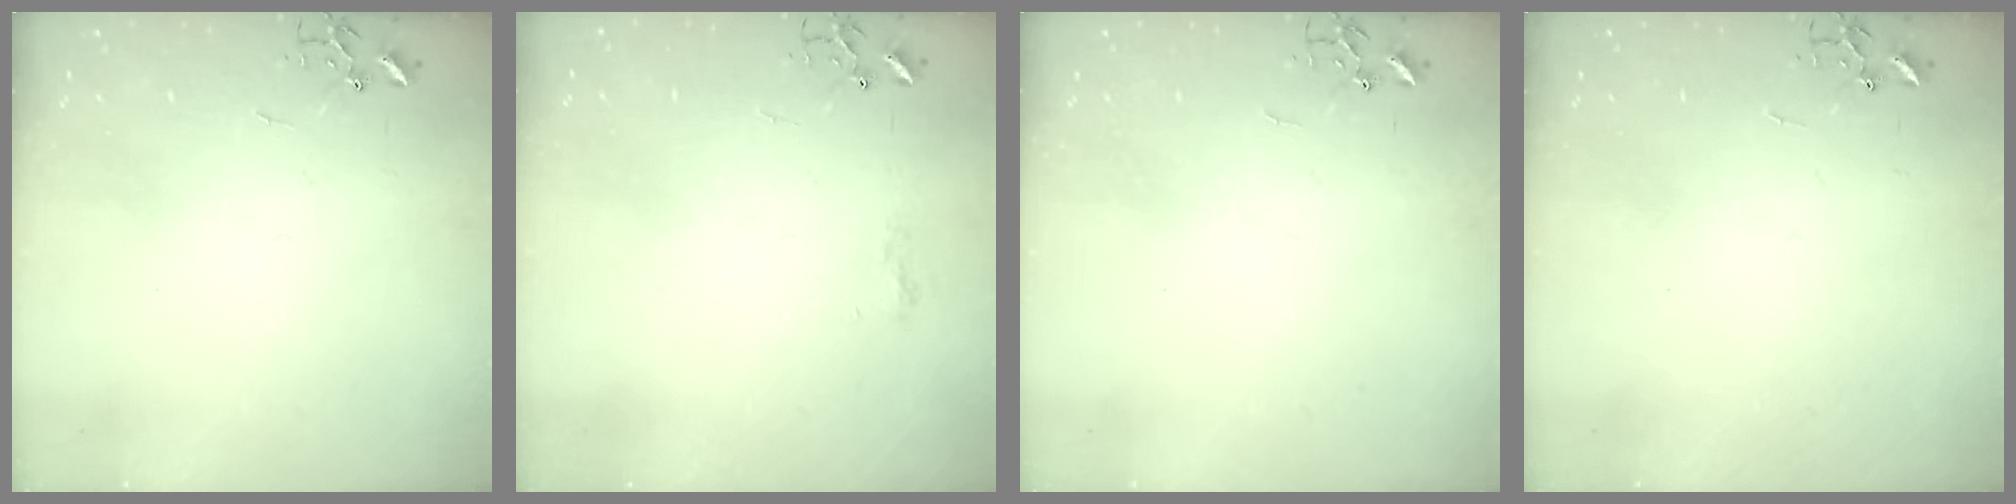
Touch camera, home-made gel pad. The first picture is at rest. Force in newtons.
{"total": 6.0, "press": 6.0, "slide": 0.6}
{"total": 0.0}
{"total": 0.0}